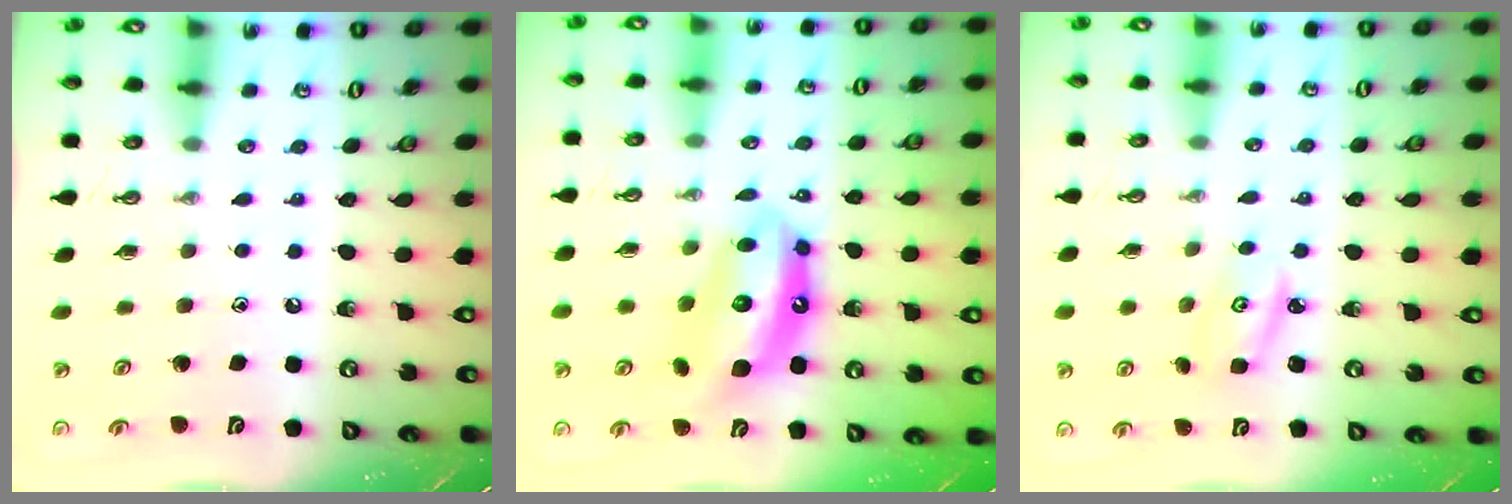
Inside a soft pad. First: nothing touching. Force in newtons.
{"total": 12.8, "press": 12.7, "slide": 1.0}
{"total": 2.4, "press": 2.4, "slide": 0.2}